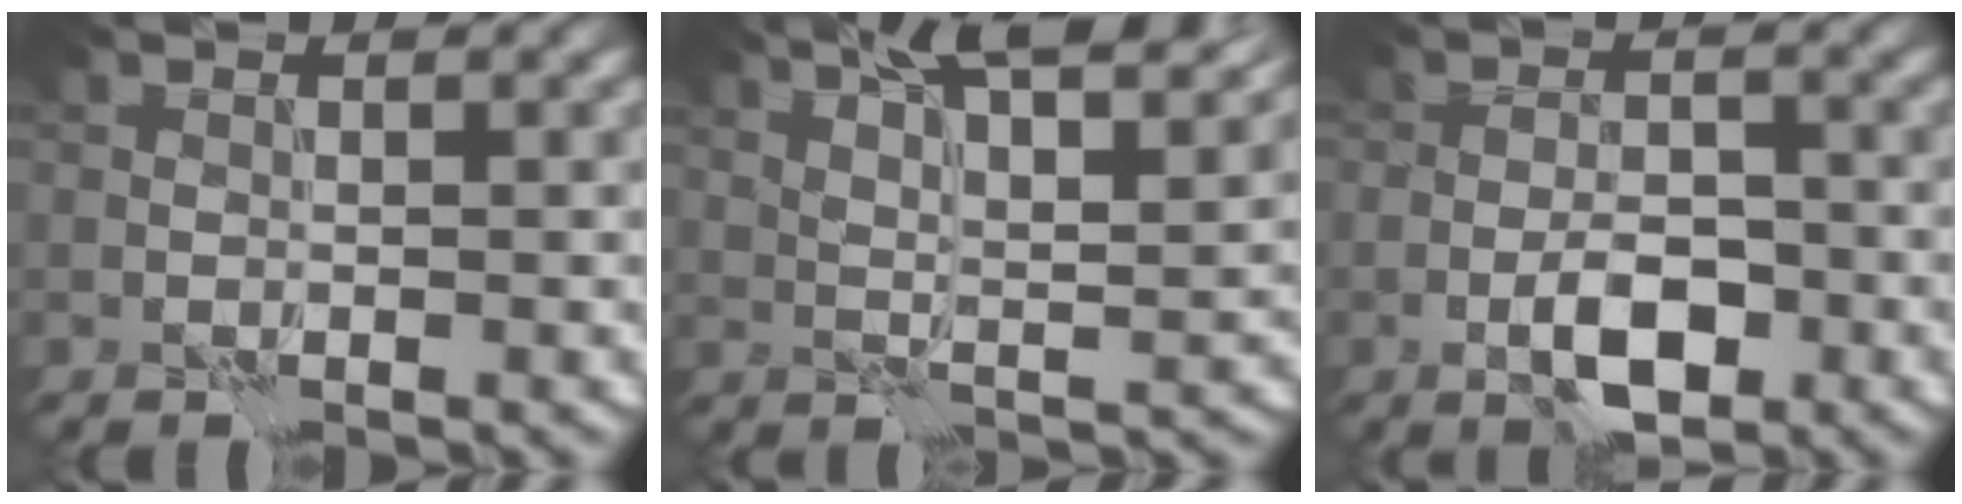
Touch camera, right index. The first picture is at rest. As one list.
[{"total": 12.1, "force": [8.4, 3.3, 8.0], "torque": [-0.092, 0.025, 0.092]}, {"total": 4.2, "force": [-1.9, 1.7, 3.3], "torque": [-0.055, 0.003, -0.034]}]